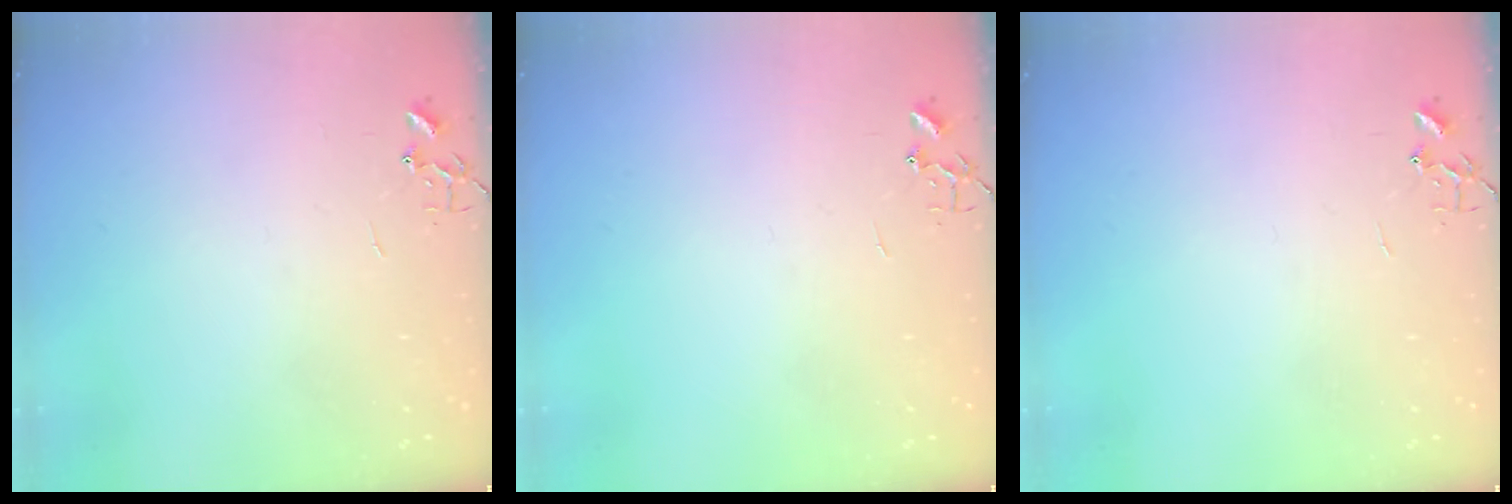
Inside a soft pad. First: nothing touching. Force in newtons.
{"total": 0.0}
{"total": 0.0}